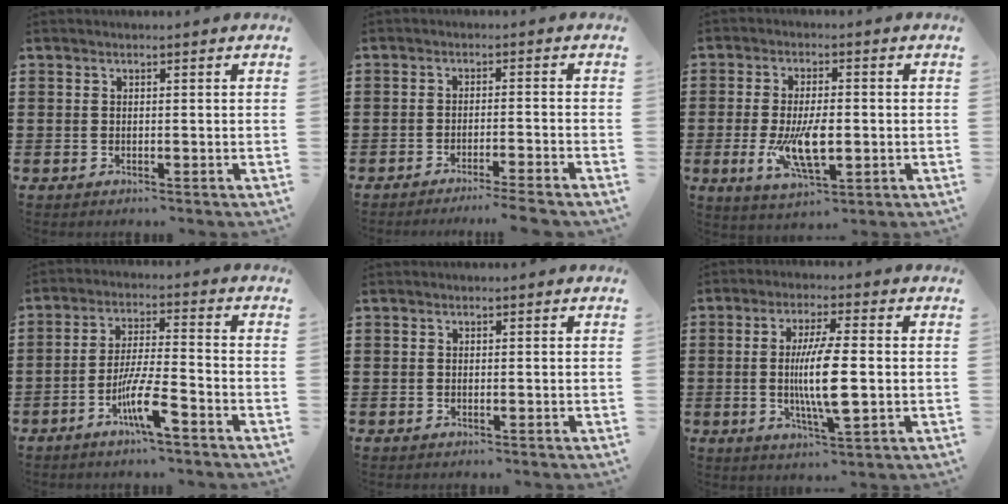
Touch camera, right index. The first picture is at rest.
{"total": 3.0, "force": [-2.7, -0.6, 1.0], "torque": [-0.019, -0.005, -0.055]}
{"total": 9.4, "force": [-1.6, 3.8, 8.4], "torque": [-0.165, -0.014, -0.027]}
{"total": 8.2, "force": [-4.4, 1.1, 6.8], "torque": [-0.134, -0.006, -0.081]}
{"total": 0.0}
{"total": 9.2, "force": [-0.7, 1.9, 9.0], "torque": [-0.175, -0.013, -0.016]}